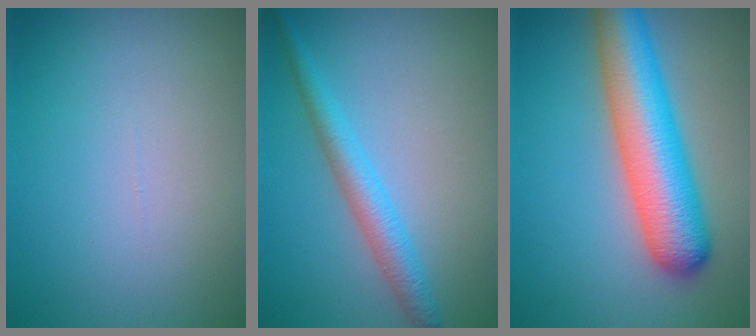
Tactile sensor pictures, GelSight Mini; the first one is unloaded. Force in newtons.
{"total": 3.0, "press": 3.0, "slide": 0.1}
{"total": 8.7, "press": 8.7, "slide": 0.4}